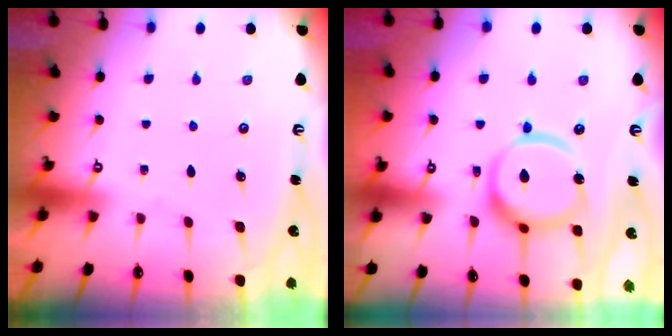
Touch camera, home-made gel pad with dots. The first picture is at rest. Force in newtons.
{"total": 16.6, "press": 16.5, "slide": 1.7}